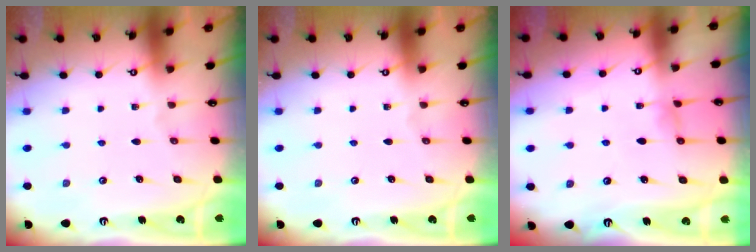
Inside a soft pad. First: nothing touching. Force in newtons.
{"total": 0.0}
{"total": 0.5, "press": 0.4, "slide": 0.4}